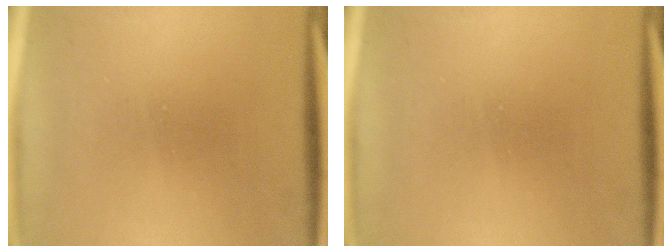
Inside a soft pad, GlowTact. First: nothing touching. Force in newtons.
{"total": 0.0}